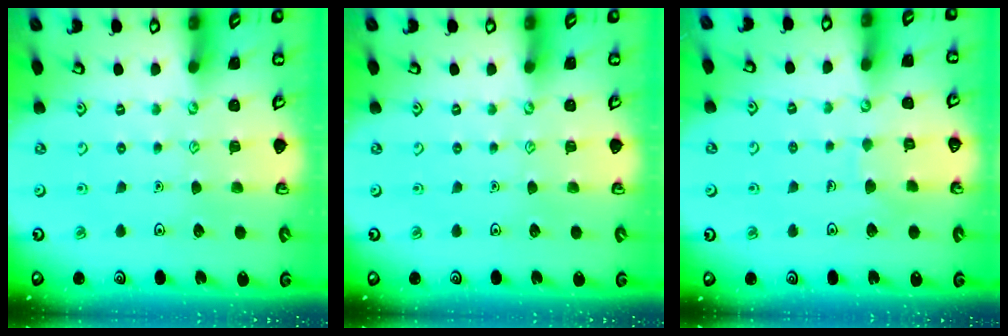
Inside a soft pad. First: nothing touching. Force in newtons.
{"total": 0.0}
{"total": 5.3, "press": 5.3, "slide": 0.4}